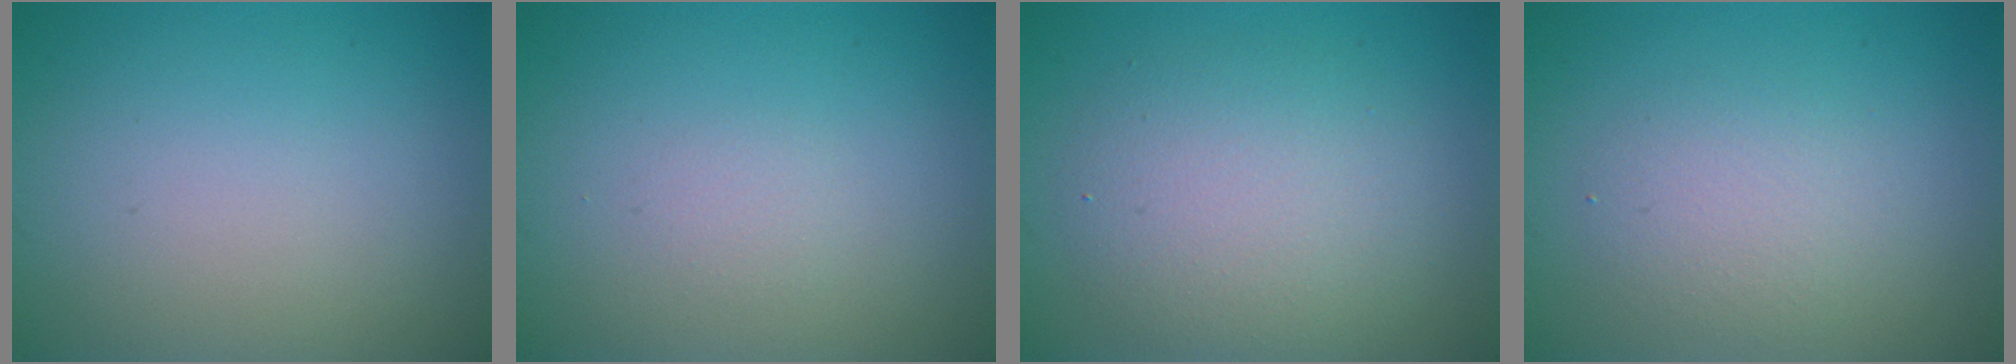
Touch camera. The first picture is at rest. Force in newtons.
{"total": 0.6, "press": 0.6, "slide": 0.0}
{"total": 5.8, "press": 5.8, "slide": 0.2}
{"total": 2.5, "press": 2.5, "slide": 0.1}